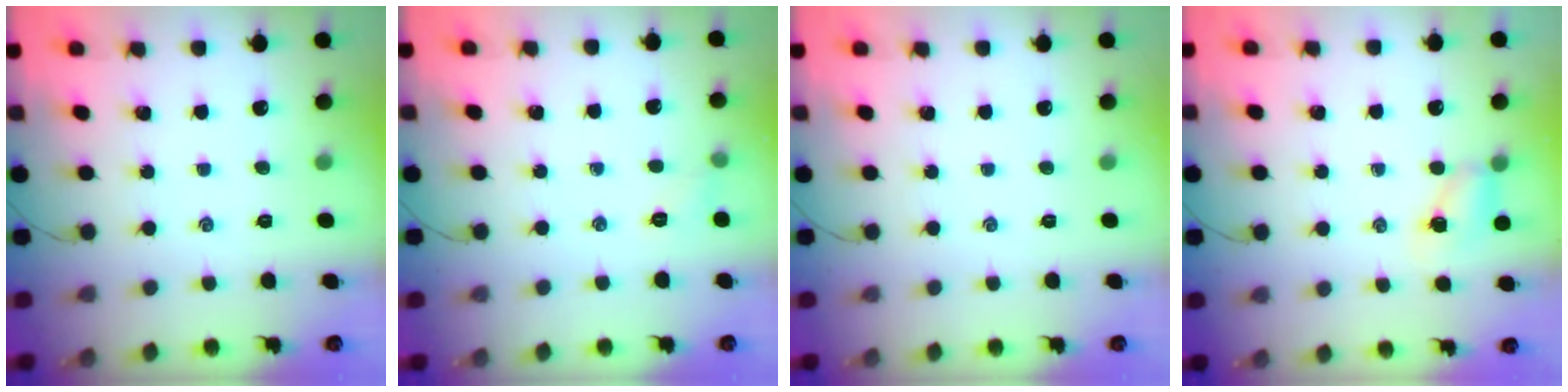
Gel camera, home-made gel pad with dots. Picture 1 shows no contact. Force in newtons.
{"total": 4.7, "press": 4.5, "slide": 1.4}
{"total": 0.0}
{"total": 4.4, "press": 4.3, "slide": 0.8}